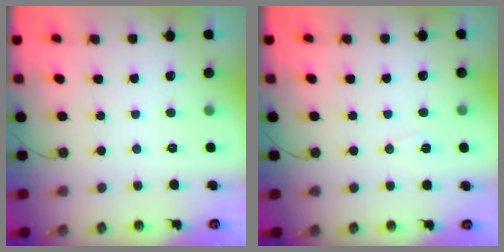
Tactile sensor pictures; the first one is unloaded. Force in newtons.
{"total": 5.0, "press": 4.2, "slide": 2.7}